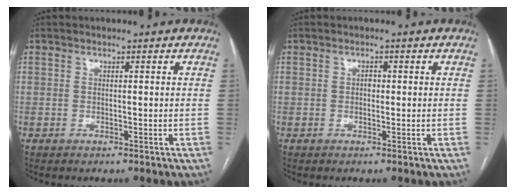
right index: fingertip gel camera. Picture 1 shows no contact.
{"total": 0.9, "force": [0.0, 0.6, 0.7], "torque": [-0.008, 0.003, -0.003]}